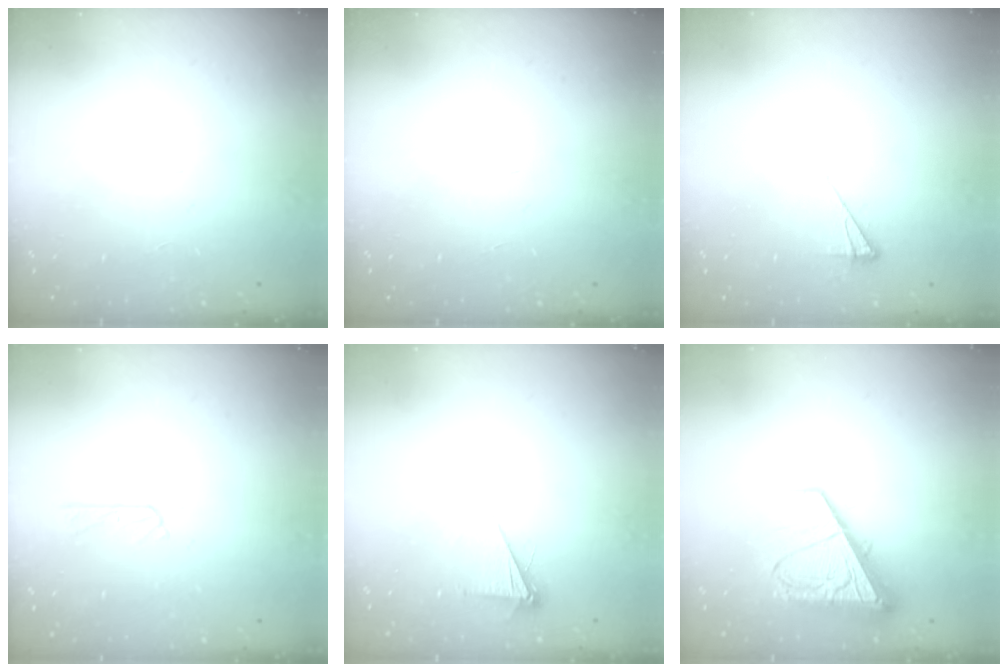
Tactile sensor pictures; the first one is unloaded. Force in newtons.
{"total": 0.0}
{"total": 5.7, "press": 5.7, "slide": 0.7}
{"total": 3.6, "press": 3.6, "slide": 0.2}
{"total": 5.4, "press": 5.4, "slide": 0.7}
{"total": 13.2, "press": 13.1, "slide": 1.6}